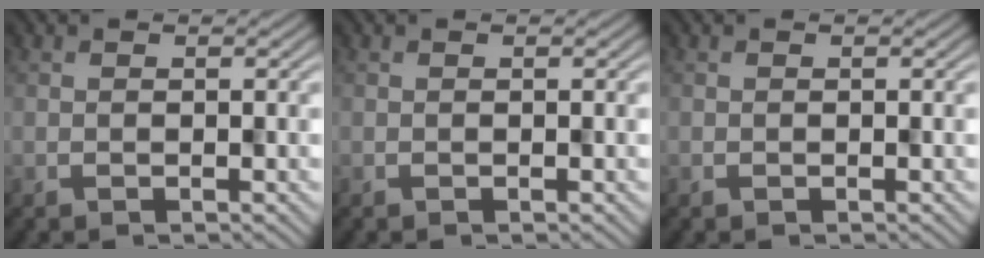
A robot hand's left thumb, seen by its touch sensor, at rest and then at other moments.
{"total": 0.0}
{"total": 0.0}